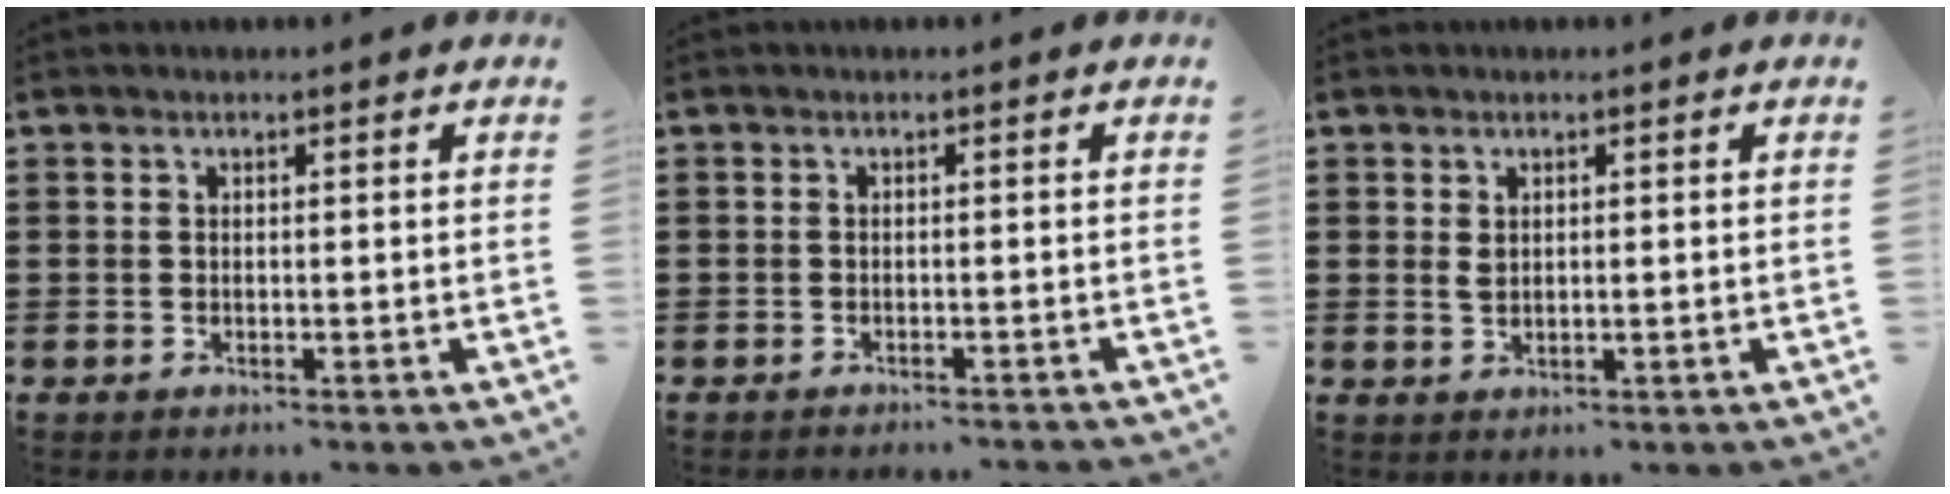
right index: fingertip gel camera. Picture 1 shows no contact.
{"total": 0.8, "force": [-0.8, -0.1, 0.1], "torque": [-0.005, 0.001, -0.016]}
{"total": 1.3, "force": [0.4, 0.7, 1.1], "torque": [-0.023, 0.004, 0.005]}